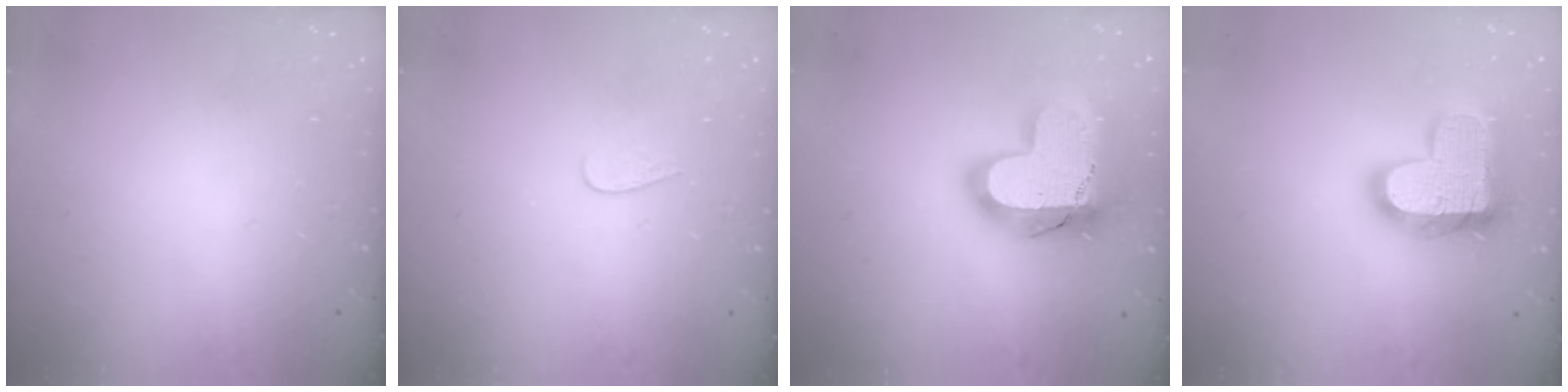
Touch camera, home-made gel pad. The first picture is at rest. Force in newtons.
{"total": 3.5, "press": 3.5, "slide": 0.3}
{"total": 20.9, "press": 20.9, "slide": 1.8}
{"total": 19.9, "press": 19.9, "slide": 1.3}